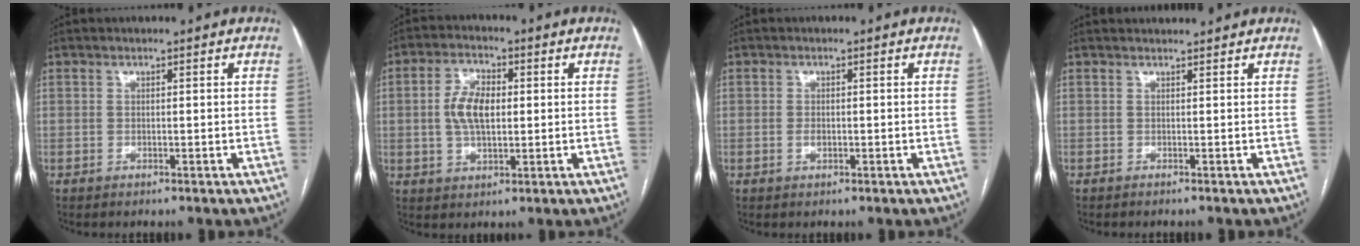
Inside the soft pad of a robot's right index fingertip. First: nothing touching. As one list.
[{"total": 6.8, "force": [0.5, 3.4, 5.8], "torque": [-0.121, 0.013, 0.009]}, {"total": 1.1, "force": [-0.2, 0.6, 0.9], "torque": [-0.016, 0.001, -0.003]}, {"total": 2.5, "force": [2.3, 0.5, 1.0], "torque": [-0.032, 0.030, 0.021]}]